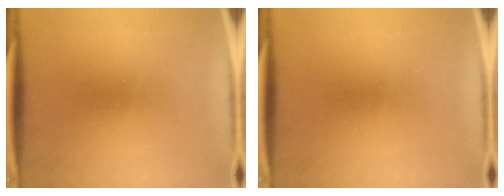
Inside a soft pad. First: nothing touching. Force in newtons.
{"total": 0.0}